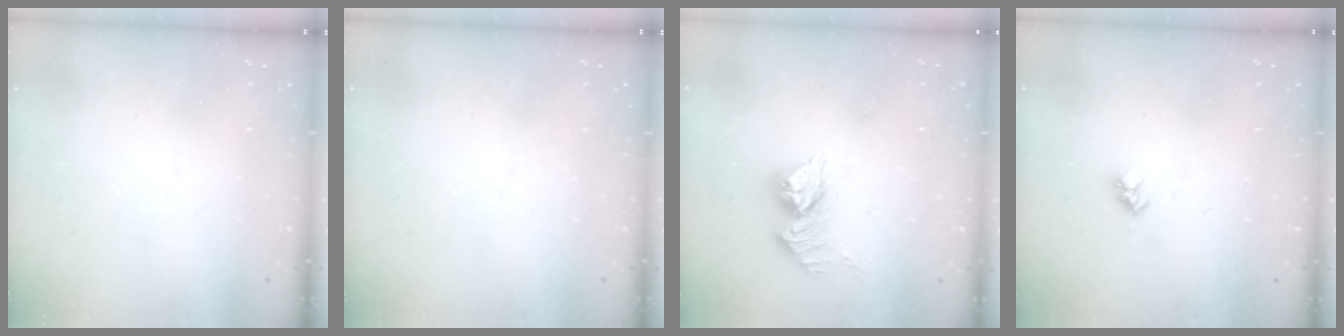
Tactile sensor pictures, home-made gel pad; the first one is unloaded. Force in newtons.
{"total": 0.0}
{"total": 10.6, "press": 10.6, "slide": 1.0}
{"total": 3.0, "press": 3.0, "slide": 0.3}